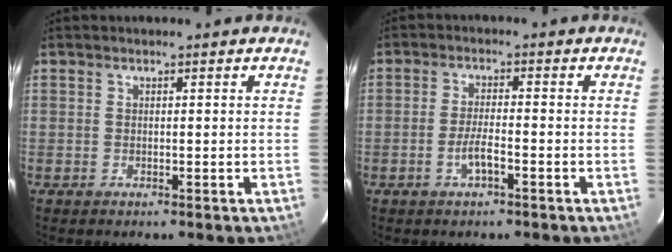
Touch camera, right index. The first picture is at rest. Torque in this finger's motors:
{"motor_torque": [0.03, -0.08, 0.24, 0.06]}